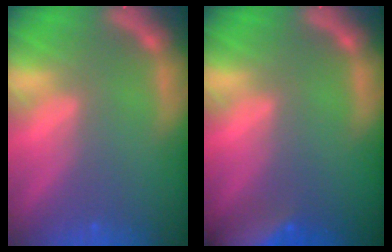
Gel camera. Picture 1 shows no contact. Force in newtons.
{"total": 8.5}